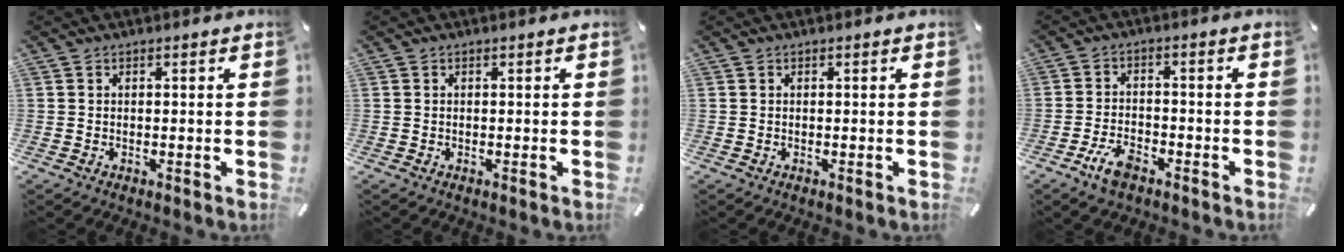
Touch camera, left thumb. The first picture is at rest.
{"total": 0.0}
{"total": 0.0}
{"total": 5.9, "force": [-3.7, 3.0, 3.6], "torque": [-0.080, 0.017, -0.071]}